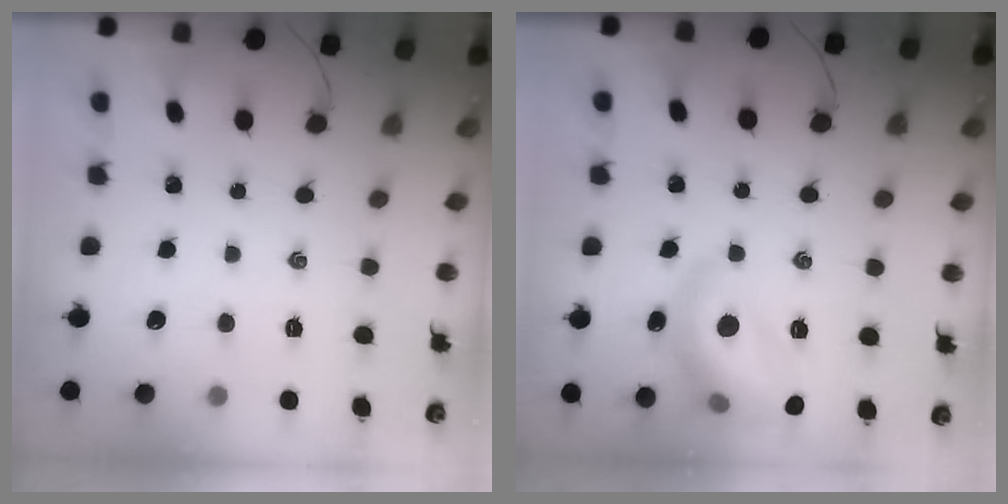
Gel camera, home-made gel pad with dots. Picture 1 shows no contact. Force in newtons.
{"total": 14.6, "press": 14.5, "slide": 1.5}